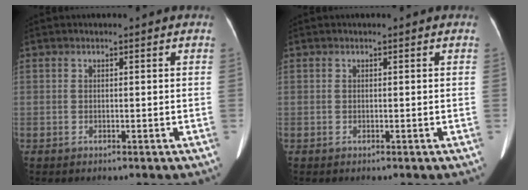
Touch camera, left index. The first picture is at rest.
{"total": 0.0}